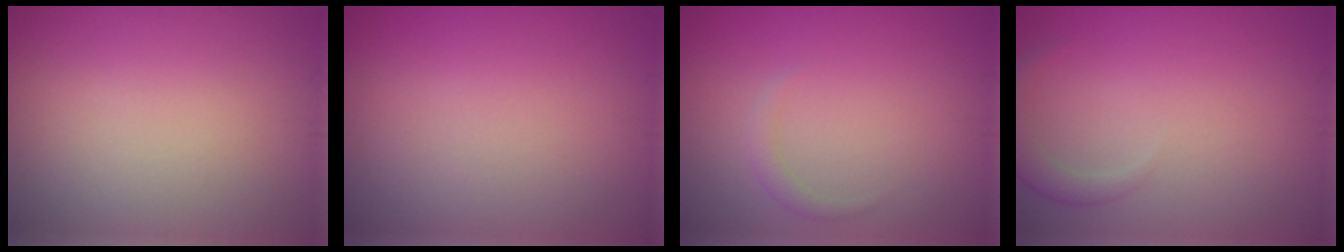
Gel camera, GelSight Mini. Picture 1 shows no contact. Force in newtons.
{"total": 0.0}
{"total": 1.0, "press": 1.0, "slide": 0.1}
{"total": 1.8, "press": 1.8, "slide": 0.1}